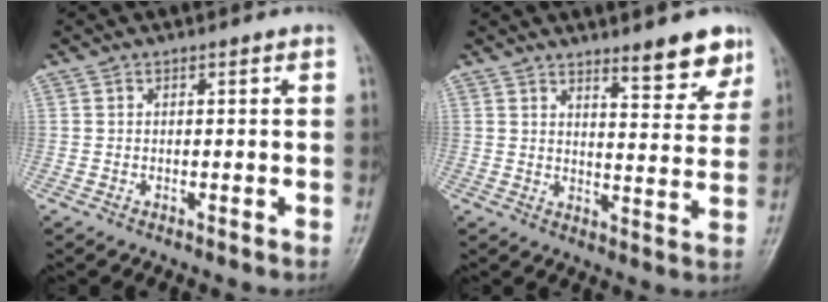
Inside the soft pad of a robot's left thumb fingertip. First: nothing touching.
{"total": 8.3, "force": [6.2, 2.2, 5.0], "torque": [-0.041, -0.044, 0.087]}